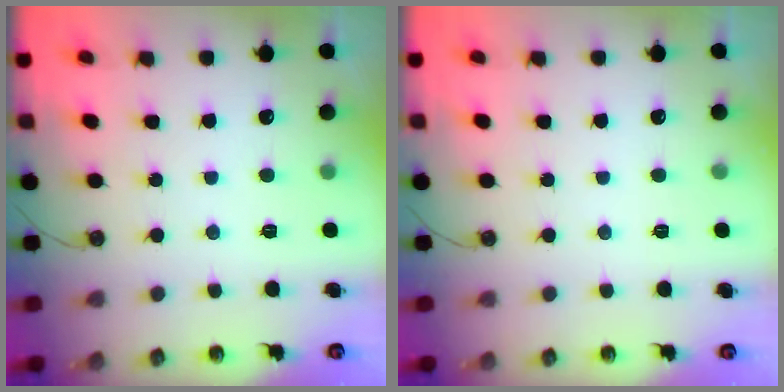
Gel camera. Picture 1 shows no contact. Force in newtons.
{"total": 3.9, "press": 1.0, "slide": 3.8}